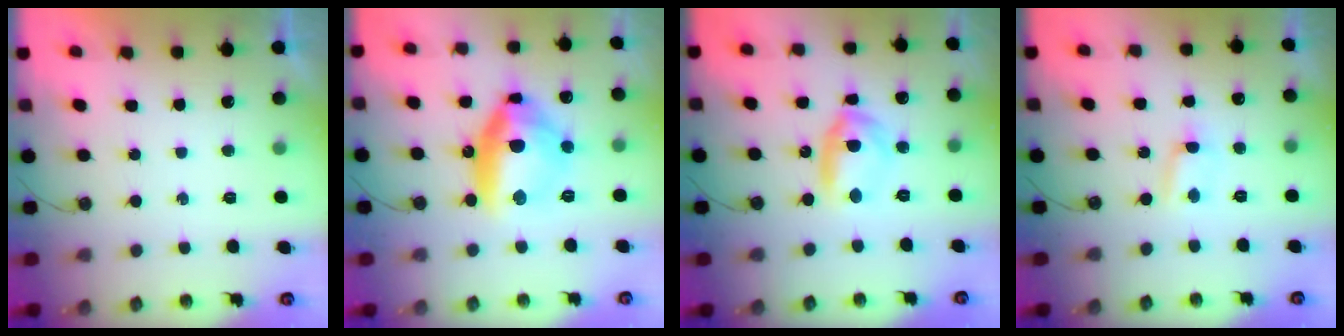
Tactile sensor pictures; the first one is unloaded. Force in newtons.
{"total": 15.1, "press": 14.8, "slide": 2.6}
{"total": 9.6, "press": 9.5, "slide": 0.7}
{"total": 2.5, "press": 2.5, "slide": 0.3}